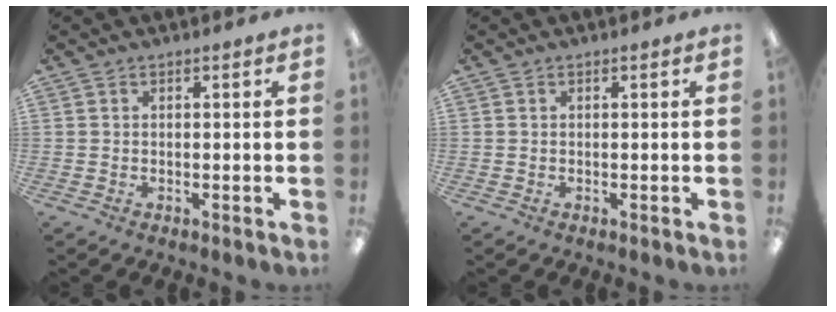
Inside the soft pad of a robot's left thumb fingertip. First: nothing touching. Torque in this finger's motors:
{"motor_torque": [0.00, 0.00, 0.05, -0.04, 0.00]}